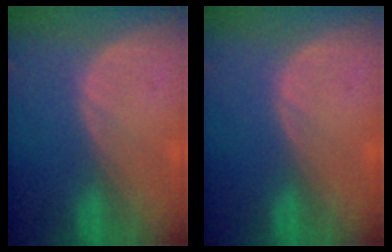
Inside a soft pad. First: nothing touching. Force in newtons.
{"total": 0.0}